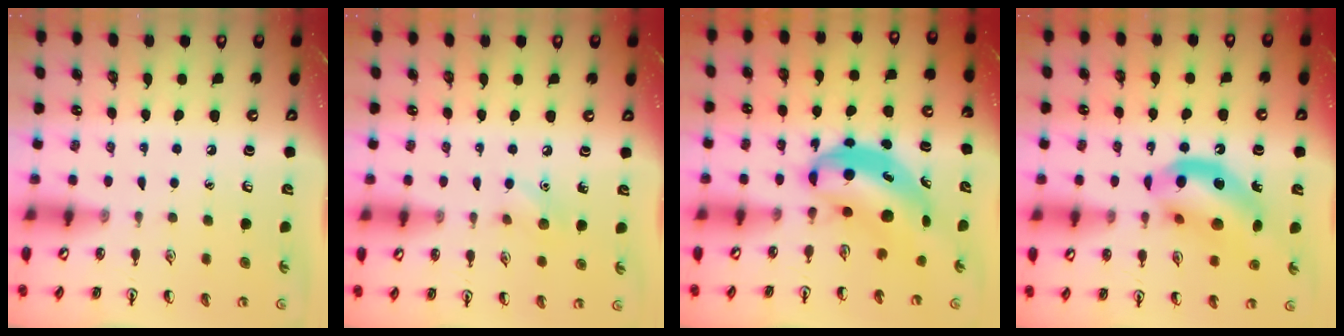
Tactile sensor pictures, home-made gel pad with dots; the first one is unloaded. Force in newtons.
{"total": 6.9, "press": 6.6, "slide": 1.9}
{"total": 7.3, "press": 7.1, "slide": 1.9}
{"total": 14.7, "press": 14.1, "slide": 4.1}